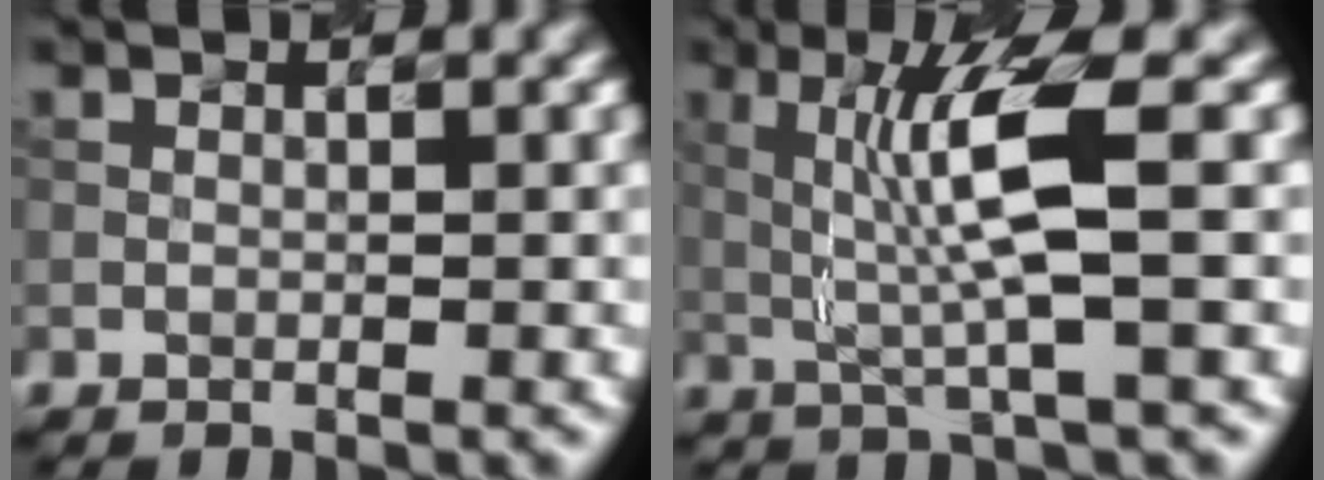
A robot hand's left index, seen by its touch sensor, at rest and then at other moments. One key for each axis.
{"total": 5.9, "fx": 0.5, "fy": 0.4, "fz": 5.8, "tx": -0.130, "ty": 0.000, "tz": 0.023}